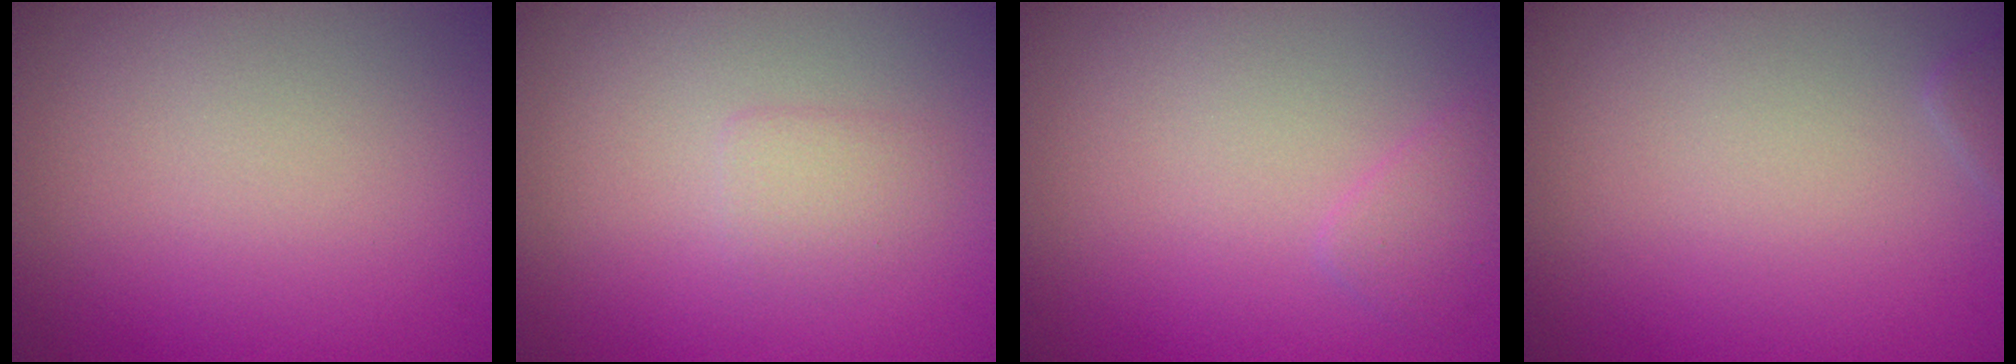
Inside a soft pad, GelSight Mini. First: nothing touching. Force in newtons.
{"total": 1.3, "press": 1.3, "slide": 0.1}
{"total": 1.4, "press": 1.4, "slide": 0.1}
{"total": 0.8, "press": 0.8, "slide": 0.0}